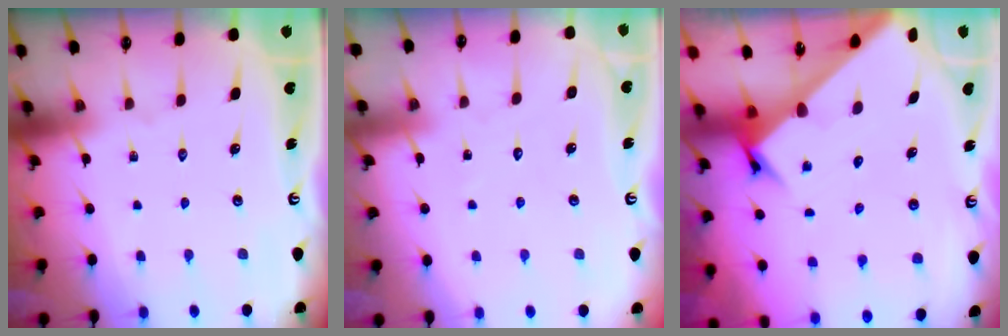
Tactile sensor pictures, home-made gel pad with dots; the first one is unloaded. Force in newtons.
{"total": 3.9, "press": 3.9, "slide": 0.3}
{"total": 2.6, "press": 2.6, "slide": 0.2}